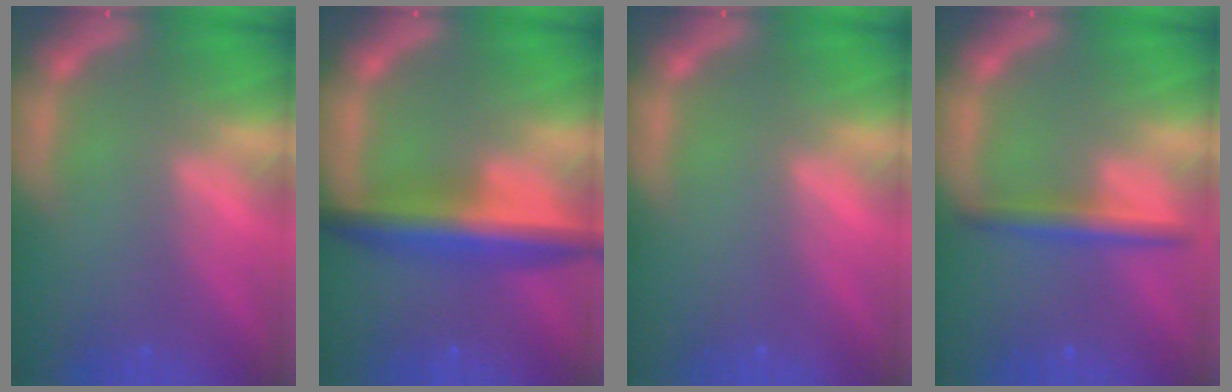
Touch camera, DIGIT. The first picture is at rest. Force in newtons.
{"total": 6.6}
{"total": 0.0}
{"total": 3.0}